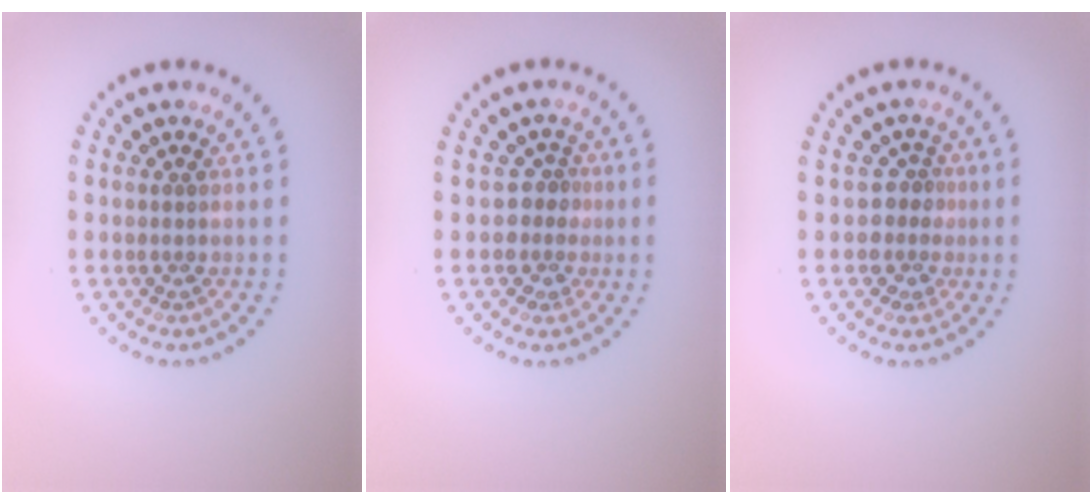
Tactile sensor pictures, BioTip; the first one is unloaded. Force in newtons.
{"total": 2.2, "press": 1.5, "slide": 1.6}
{"total": 2.2, "press": 1.5, "slide": 1.6}